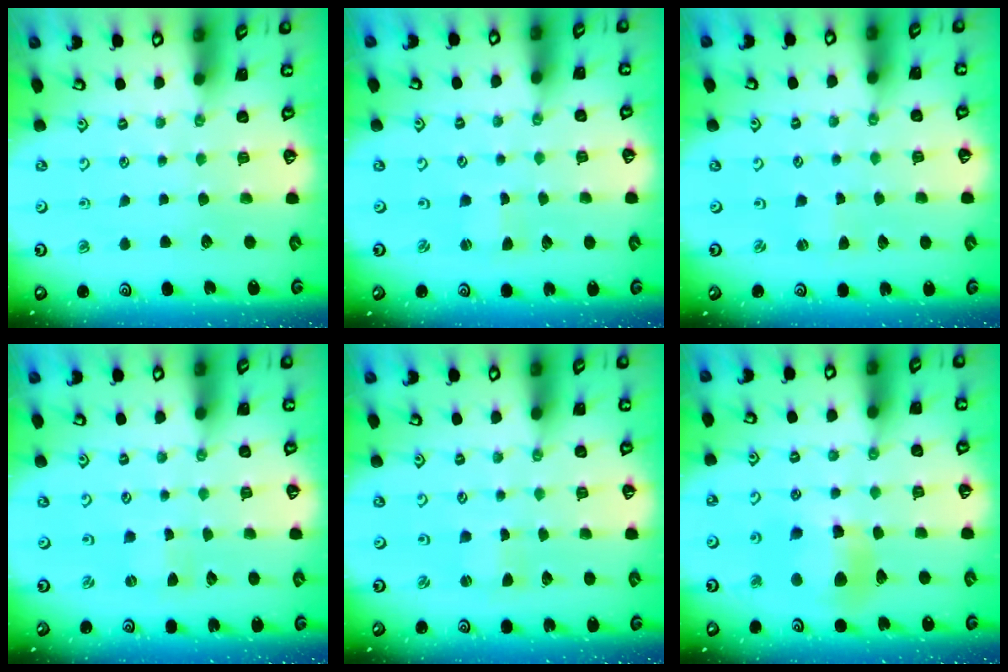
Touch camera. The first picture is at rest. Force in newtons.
{"total": 0.0}
{"total": 1.1, "press": 1.1, "slide": 0.3}
{"total": 0.0}
{"total": 0.7, "press": 0.7, "slide": 0.0}
{"total": 9.8, "press": 9.7, "slide": 1.2}